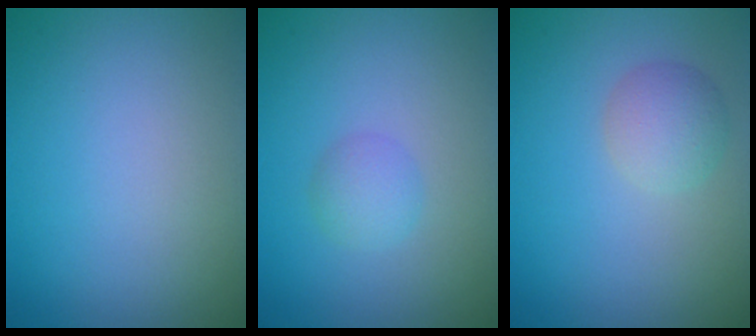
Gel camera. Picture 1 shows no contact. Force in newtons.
{"total": 1.7, "press": 1.7, "slide": 0.1}
{"total": 2.4, "press": 2.4, "slide": 0.1}